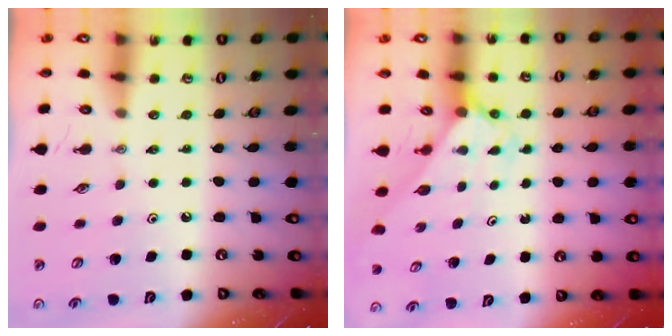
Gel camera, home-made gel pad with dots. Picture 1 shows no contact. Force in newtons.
{"total": 1.9, "press": 1.9, "slide": 0.1}